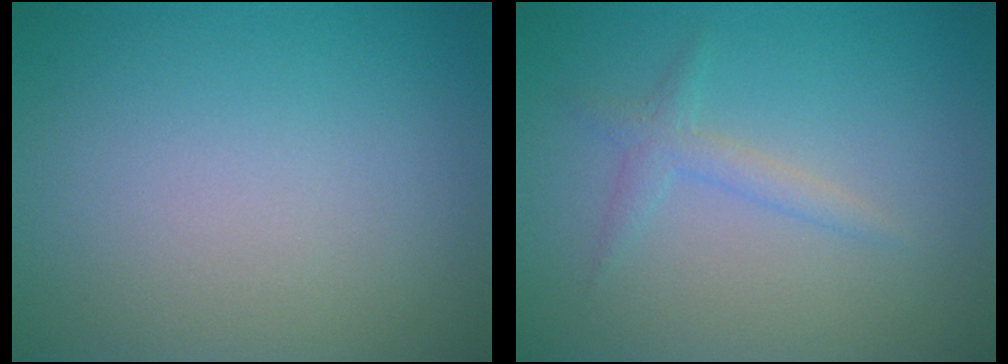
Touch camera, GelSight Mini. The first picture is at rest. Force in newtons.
{"total": 1.5, "press": 1.5, "slide": 0.1}